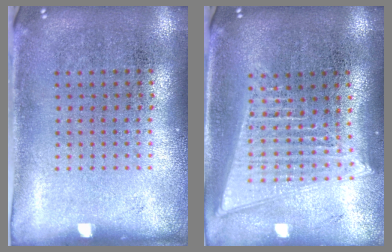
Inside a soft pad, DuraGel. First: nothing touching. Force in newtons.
{"total": 2.0, "press": 1.7, "slide": 1.1}